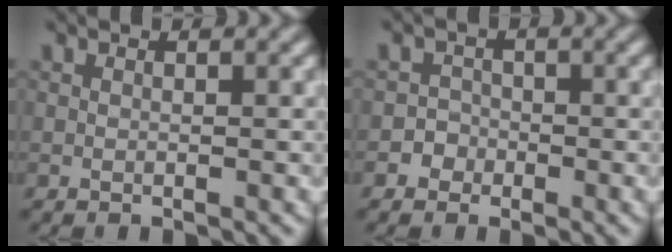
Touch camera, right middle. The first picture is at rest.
{"total": 2.0, "force": [-1.0, 1.8, 0.0], "torque": [0.029, 0.007, -0.024]}